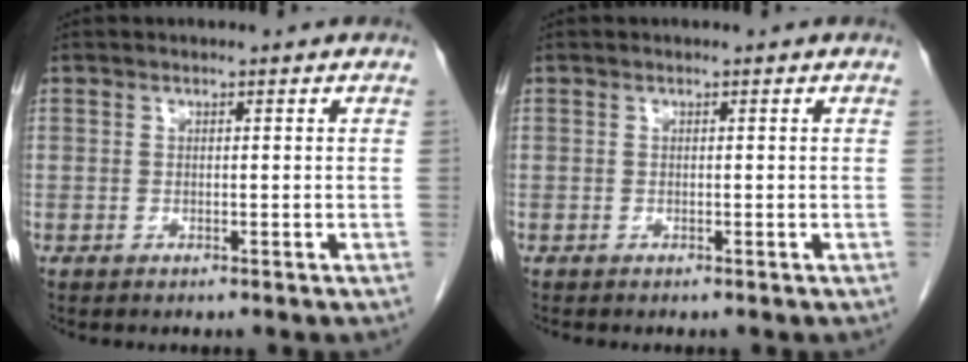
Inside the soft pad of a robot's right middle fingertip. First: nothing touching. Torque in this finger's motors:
{"motor_torque": [0.00, 0.00, -0.05, -0.01]}